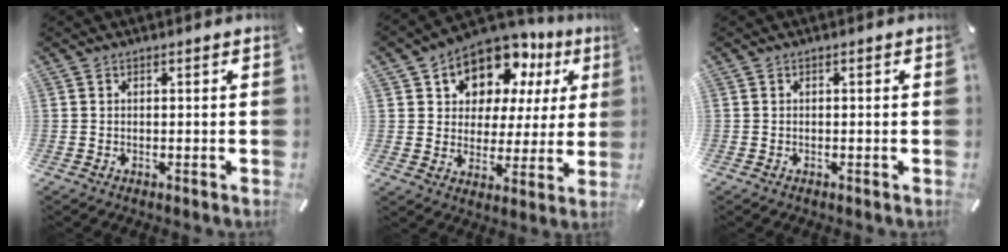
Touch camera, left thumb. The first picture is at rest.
{"total": 11.9, "force": [7.9, 8.2, 3.6], "torque": [-0.068, -0.067, 0.144]}
{"total": 0.0}